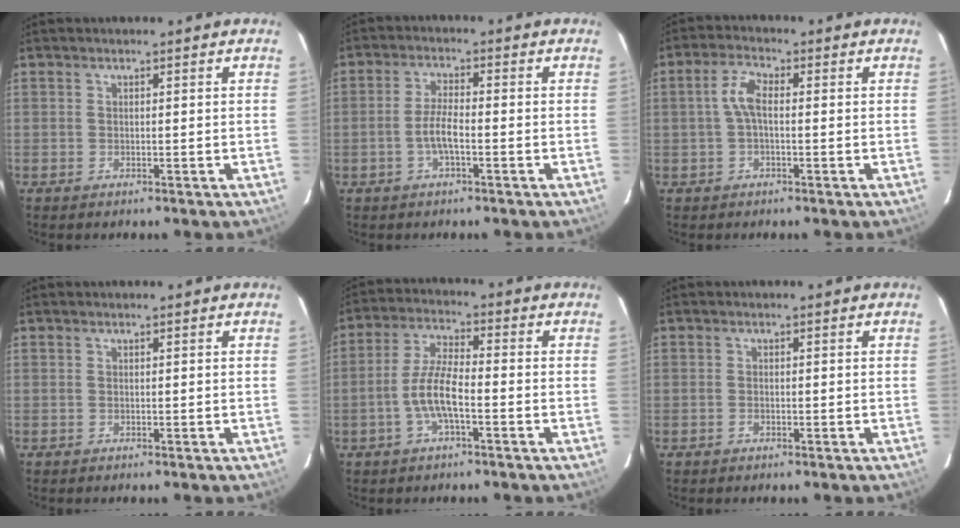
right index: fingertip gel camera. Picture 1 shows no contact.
{"total": 4.1, "force": [-1.6, 0.8, 3.7], "torque": [-0.081, 0.005, -0.031]}
{"total": 4.0, "force": [-0.2, 1.6, 3.6], "torque": [-0.078, 0.013, -0.005]}
{"total": 0.0}
{"total": 7.0, "force": [-2.6, 1.6, 6.3], "torque": [-0.135, 0.007, -0.051]}
{"total": 0.9, "force": [-0.5, 0.5, 0.5], "torque": [-0.010, 0.000, -0.009]}